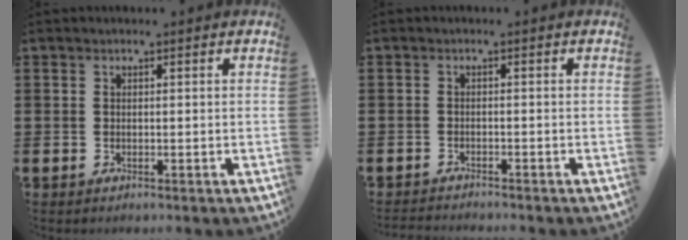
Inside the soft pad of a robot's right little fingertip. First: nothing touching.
{"total": 1.1, "force": [-1.1, -0.1, 0.0], "torque": [-0.001, 0.001, -0.023]}